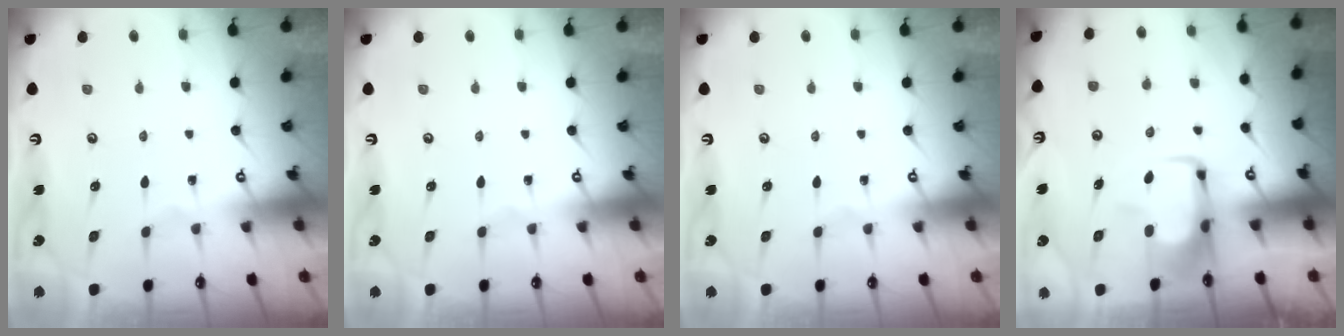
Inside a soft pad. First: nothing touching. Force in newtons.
{"total": 0.0}
{"total": 0.0}
{"total": 5.4, "press": 5.3, "slide": 1.3}